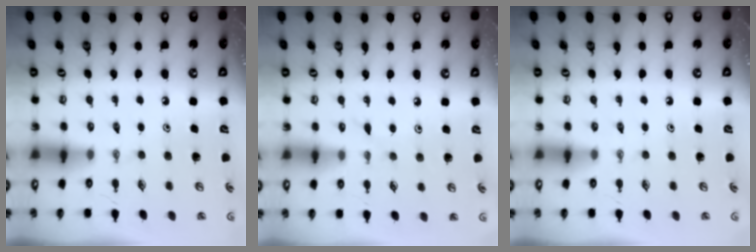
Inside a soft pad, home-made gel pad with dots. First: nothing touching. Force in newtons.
{"total": 2.5, "press": 2.5, "slide": 0.4}
{"total": 0.0}